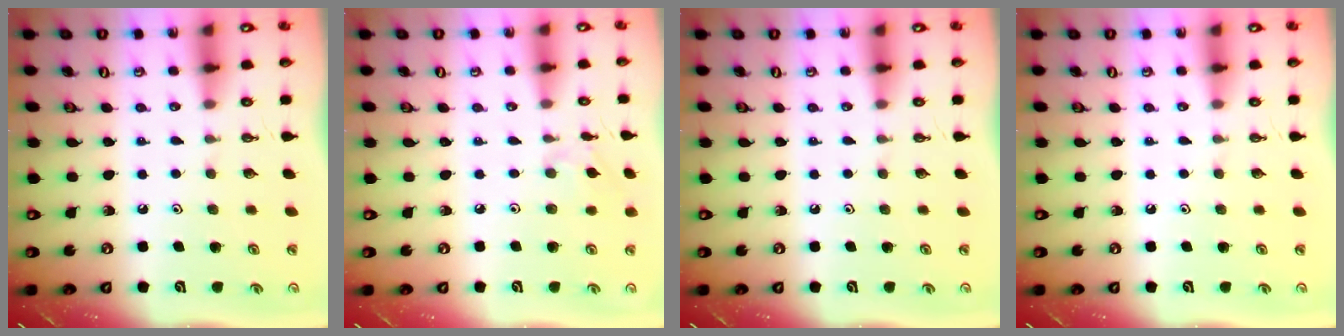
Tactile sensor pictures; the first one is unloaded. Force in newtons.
{"total": 3.9, "press": 3.9, "slide": 0.6}
{"total": 0.0}
{"total": 0.0}